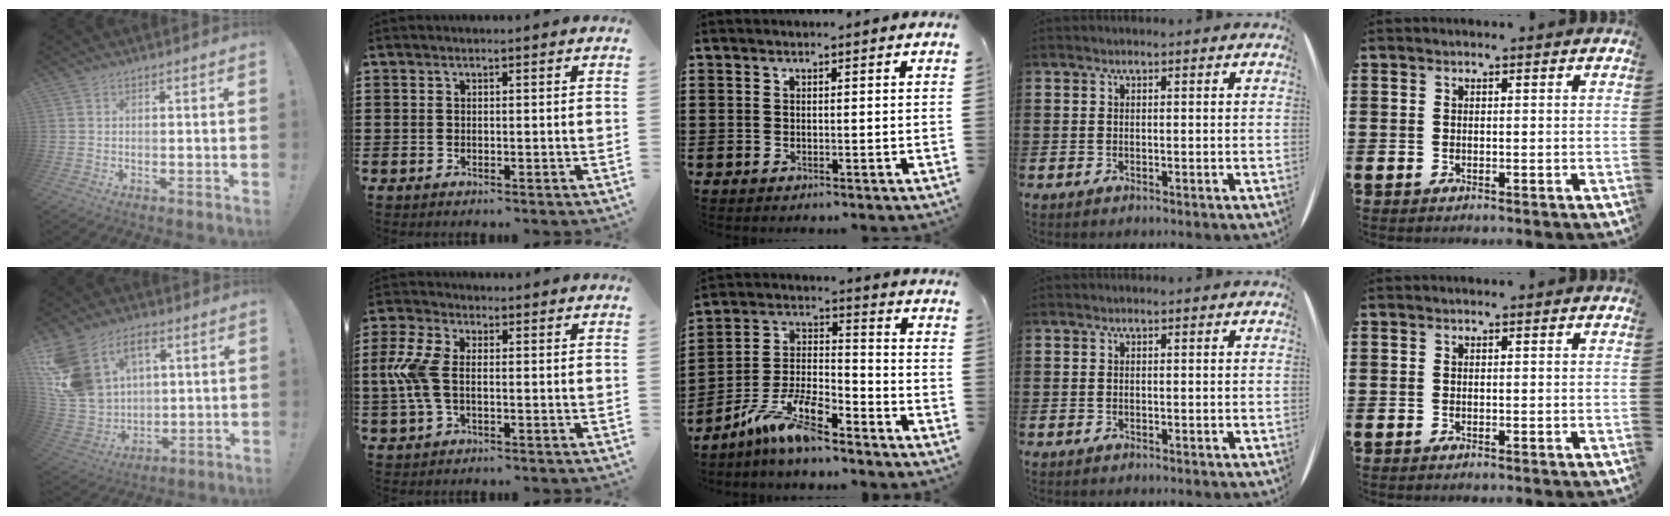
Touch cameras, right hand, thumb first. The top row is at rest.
{"thumb": {"total": 18.0, "force": [8.1, 12.8, 9.8], "torque": [-0.219, -0.038, 0.158]}, "index": {"total": 7.2, "force": [-0.3, 3.6, 6.2], "torque": [-0.163, -0.006, -0.017]}, "middle": {"total": 10.0, "force": [-7.7, 2.3, 5.9], "torque": [-0.124, 0.010, -0.149]}}